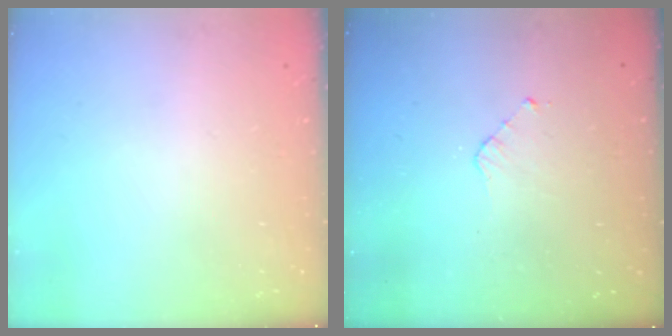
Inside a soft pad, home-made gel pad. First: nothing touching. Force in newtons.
{"total": 3.6, "press": 3.5, "slide": 0.3}